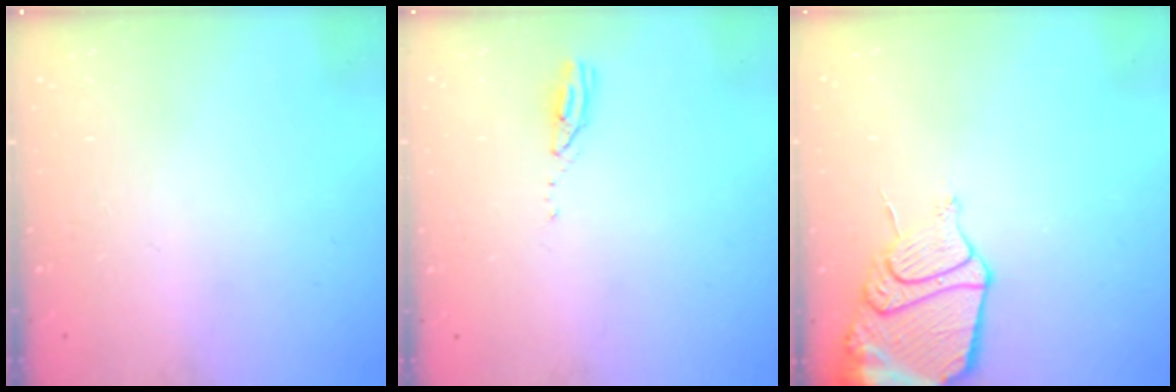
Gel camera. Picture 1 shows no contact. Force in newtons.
{"total": 3.7, "press": 3.6, "slide": 0.4}
{"total": 15.3, "press": 15.2, "slide": 1.7}